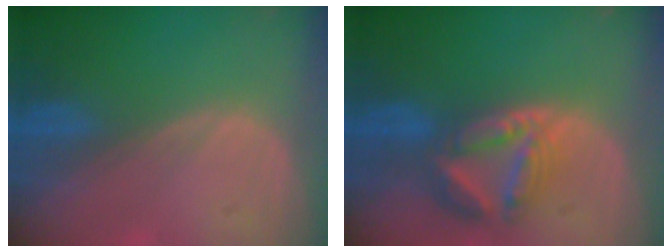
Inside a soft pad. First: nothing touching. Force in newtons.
{"total": 8.0, "press": 6.9, "slide": 4.0}